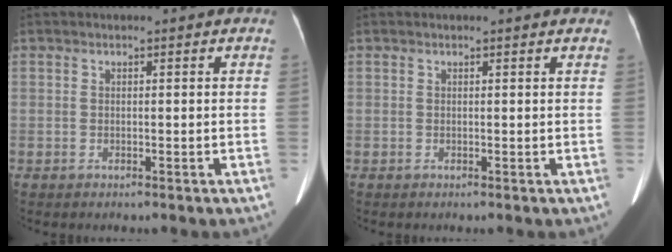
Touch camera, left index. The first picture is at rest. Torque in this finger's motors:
{"motor_torque": [-0.11, -0.02, -0.12, -0.06]}